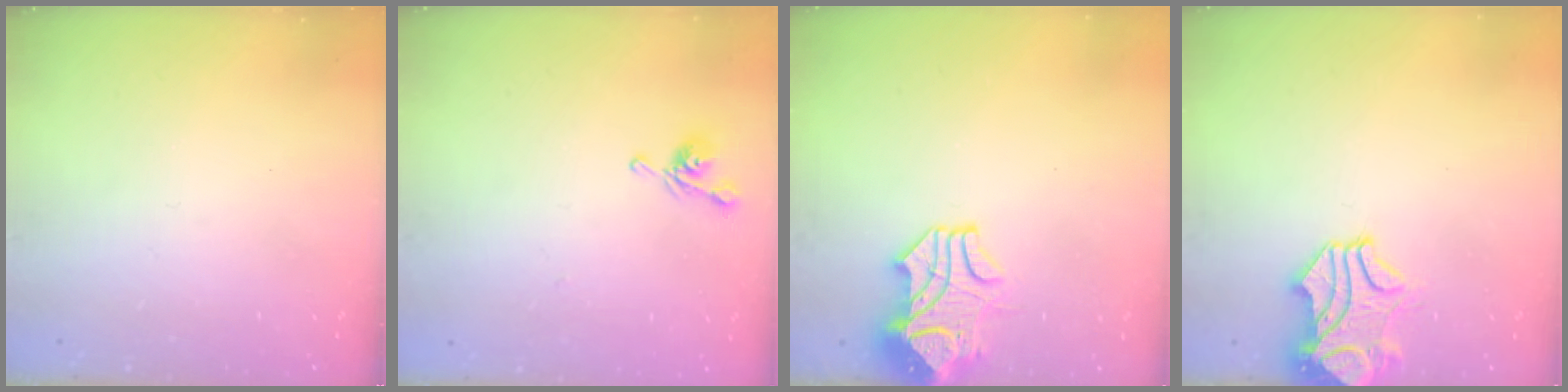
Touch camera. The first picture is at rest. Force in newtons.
{"total": 4.9, "press": 4.9, "slide": 0.6}
{"total": 2.2, "press": 1.9, "slide": 1.1}
{"total": 1.9, "press": 1.4, "slide": 1.2}